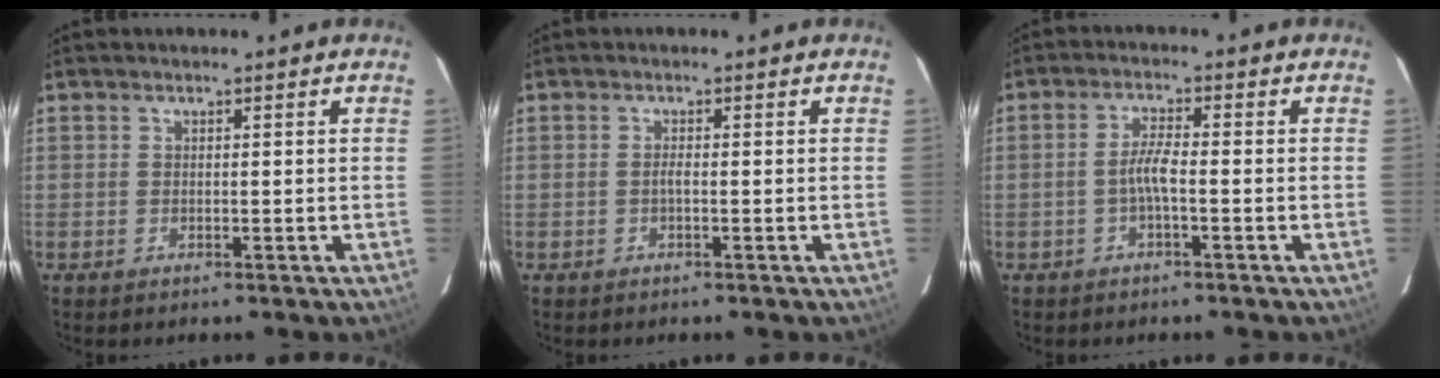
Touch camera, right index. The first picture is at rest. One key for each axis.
{"total": 0.8, "fx": -0.4, "fy": 0.0, "fz": 0.8, "tx": -0.013, "ty": 0.003, "tz": -0.008}
{"total": 3.1, "fx": -1.2, "fy": 0.2, "fz": 2.9, "tx": -0.061, "ty": 0.006, "tz": -0.024}